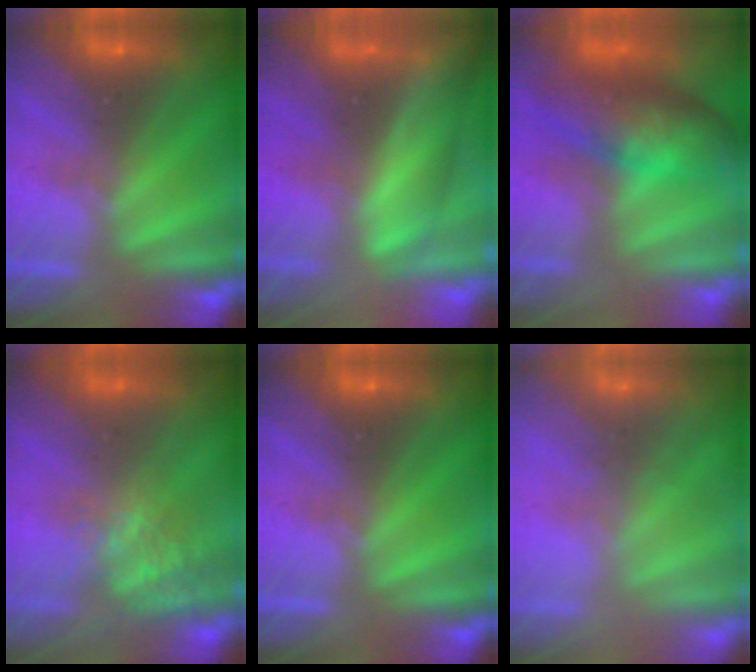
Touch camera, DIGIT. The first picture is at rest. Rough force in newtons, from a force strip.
{"total": 3.9}
{"total": 7.6}
{"total": 4.8}
{"total": 0.0}
{"total": 10.5}